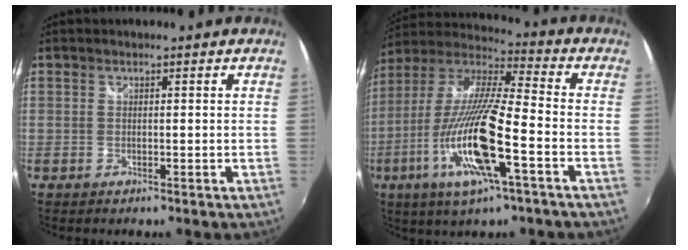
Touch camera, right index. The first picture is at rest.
{"total": 19.4, "force": [-7.2, 3.0, 17.7], "torque": [-0.343, -0.033, -0.140]}